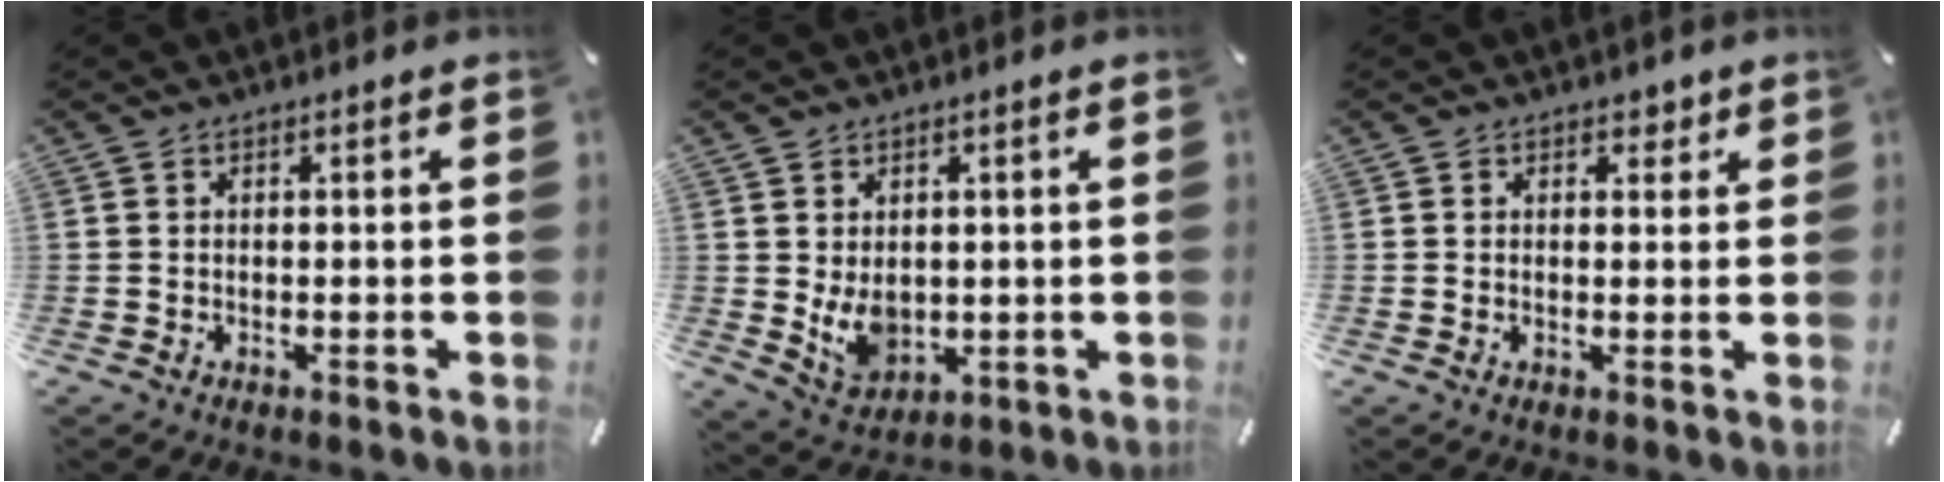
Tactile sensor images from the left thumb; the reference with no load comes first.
{"total": 6.5, "force": [1.0, 5.2, 3.8], "torque": [-0.081, -0.011, 0.020]}
{"total": 2.1, "force": [1.3, 1.6, 0.6], "torque": [0.010, -0.005, 0.017]}